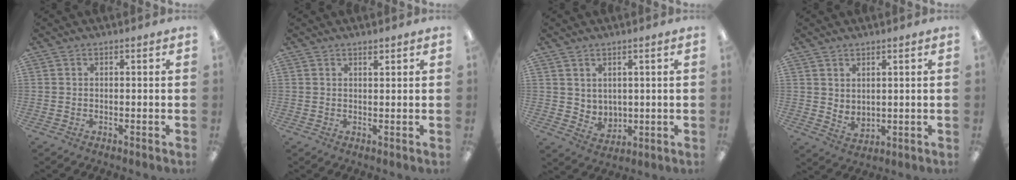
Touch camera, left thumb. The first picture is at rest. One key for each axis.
{"total": 1.3, "fx": 1.1, "fy": 0.2, "fz": 0.6, "tx": -0.013, "ty": -0.001, "tz": 0.020}
{"total": 4.1, "fx": 3.1, "fy": 2.6, "fz": 0.2, "tx": -0.008, "ty": -0.020, "tz": 0.059}
{"total": 3.2, "fx": 2.9, "fy": 1.1, "fz": 0.5, "tx": -0.006, "ty": -0.021, "tz": 0.054}